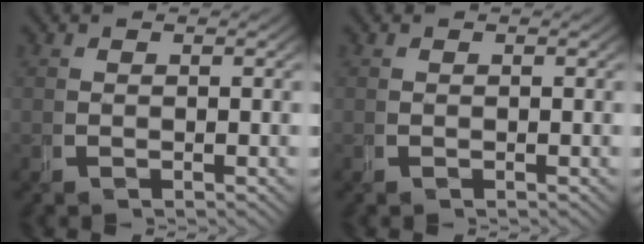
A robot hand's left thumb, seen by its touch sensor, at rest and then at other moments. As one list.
[{"total": 0.0}]